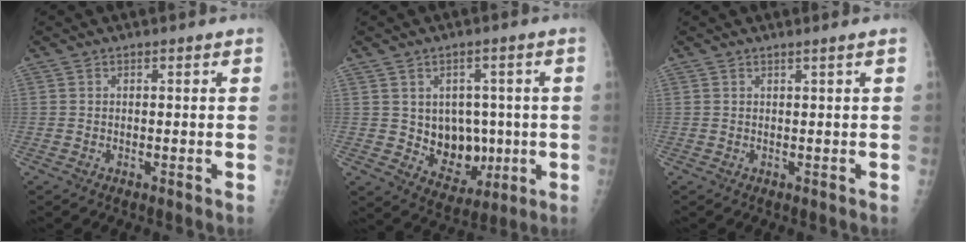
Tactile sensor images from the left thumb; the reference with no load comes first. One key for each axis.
{"total": 10.0, "fx": -0.2, "fy": 7.9, "fz": 6.1, "tx": -0.039, "ty": -0.006, "tz": 0.018}
{"total": 1.0, "fx": 0.5, "fy": -0.5, "fz": 0.8, "tx": -0.023, "ty": -0.007, "tz": 0.015}